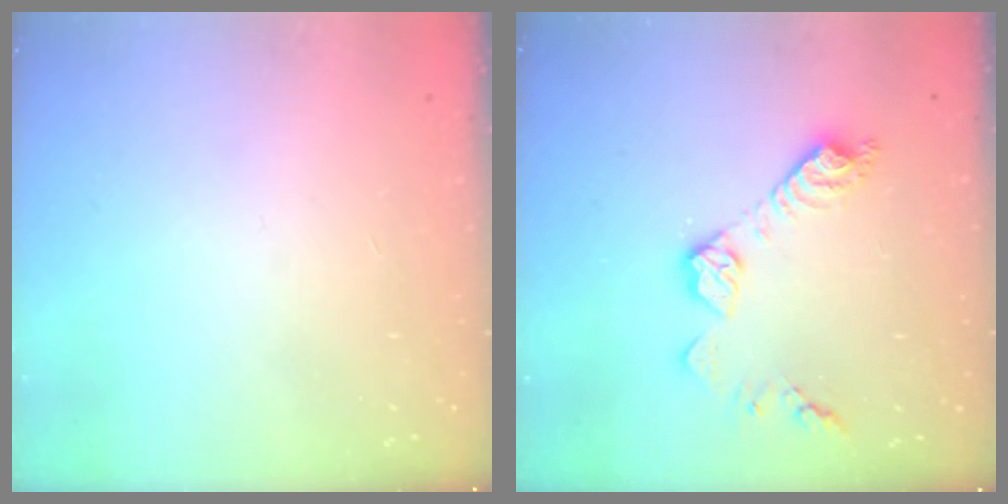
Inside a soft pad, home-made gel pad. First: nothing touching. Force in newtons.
{"total": 11.4, "press": 11.4, "slide": 0.5}